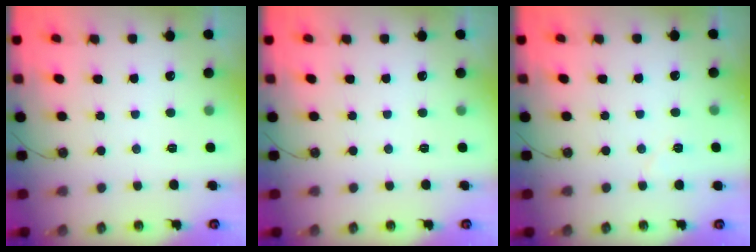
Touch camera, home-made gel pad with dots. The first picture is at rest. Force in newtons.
{"total": 0.0}
{"total": 4.5, "press": 3.8, "slide": 2.3}